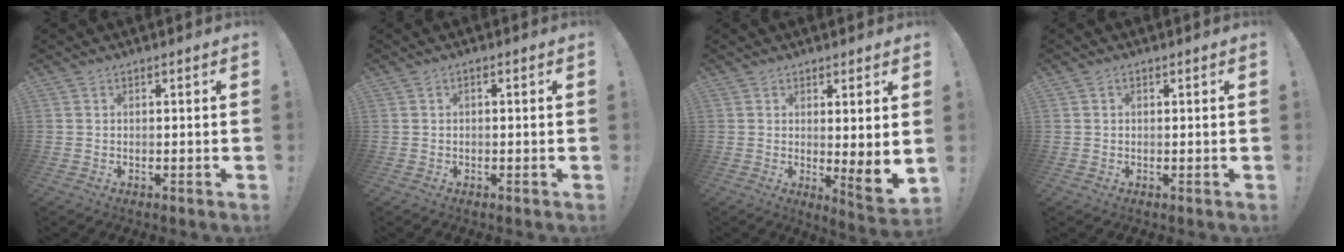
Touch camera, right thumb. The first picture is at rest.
{"total": 0.9, "force": [-0.7, 0.2, 0.6], "torque": [-0.018, 0.005, -0.010]}
{"total": 6.5, "force": [0.5, -0.3, 6.5], "torque": [-0.078, -0.031, 0.005]}
{"total": 0.6, "force": [0.2, 0.5, 0.2], "torque": [-0.004, 0.002, 0.004]}